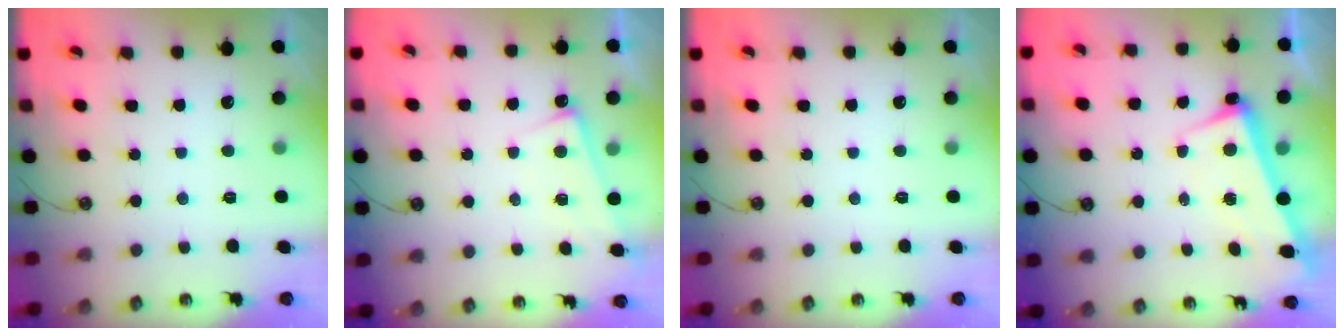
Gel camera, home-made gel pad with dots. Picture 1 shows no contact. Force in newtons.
{"total": 1.9, "press": 1.8, "slide": 0.4}
{"total": 0.0}
{"total": 2.2, "press": 2.0, "slide": 1.0}